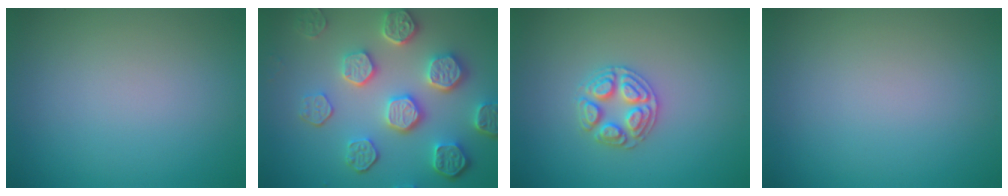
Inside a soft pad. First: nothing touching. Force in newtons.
{"total": 7.0, "press": 5.7, "slide": 4.2}
{"total": 2.5, "press": 2.5, "slide": 0.4}
{"total": 0.0}